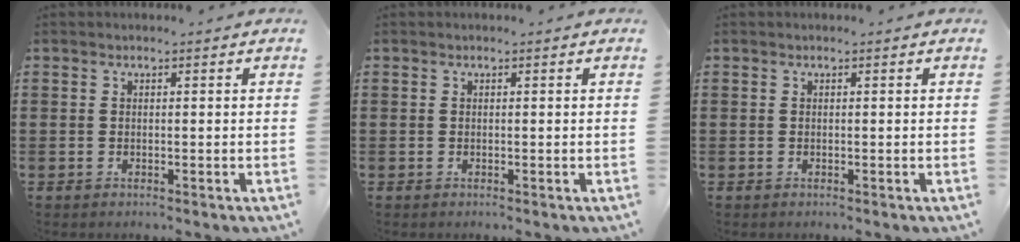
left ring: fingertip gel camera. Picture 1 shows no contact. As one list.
[{"total": 0.0}, {"total": 0.0}]